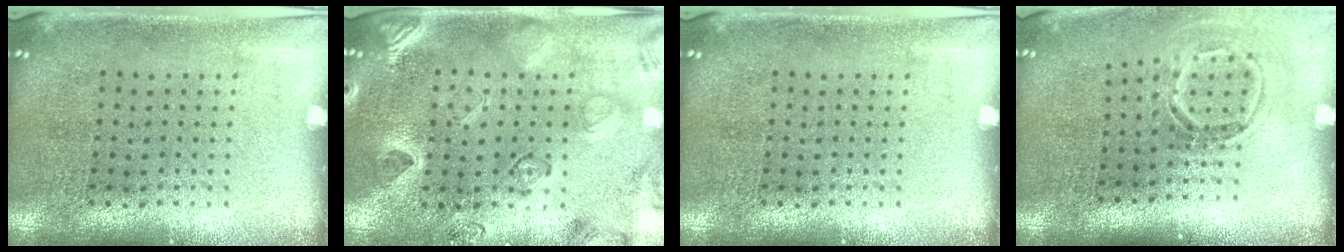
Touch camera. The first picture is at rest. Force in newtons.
{"total": 2.3, "press": 2.1, "slide": 1.0}
{"total": 0.0}
{"total": 1.7, "press": 1.2, "slide": 1.2}